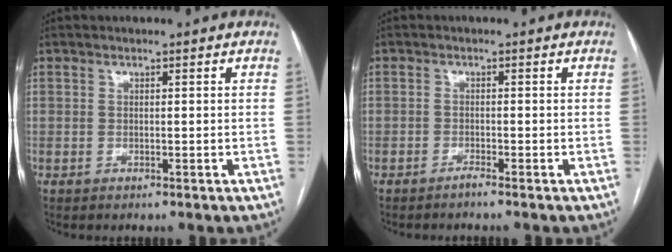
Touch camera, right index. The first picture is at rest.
{"total": 1.0, "force": [-0.9, -0.3, 0.3], "torque": [-0.009, 0.000, -0.018]}